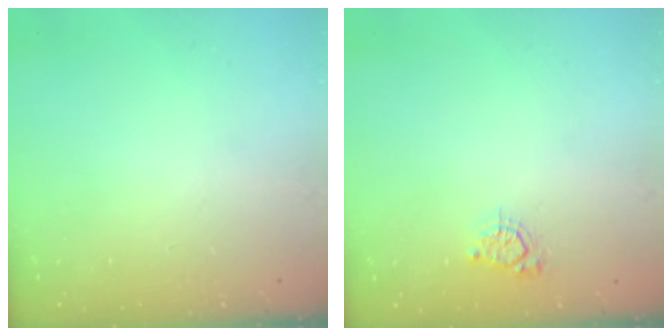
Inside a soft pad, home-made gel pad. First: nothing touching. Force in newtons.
{"total": 6.2, "press": 6.2, "slide": 0.8}